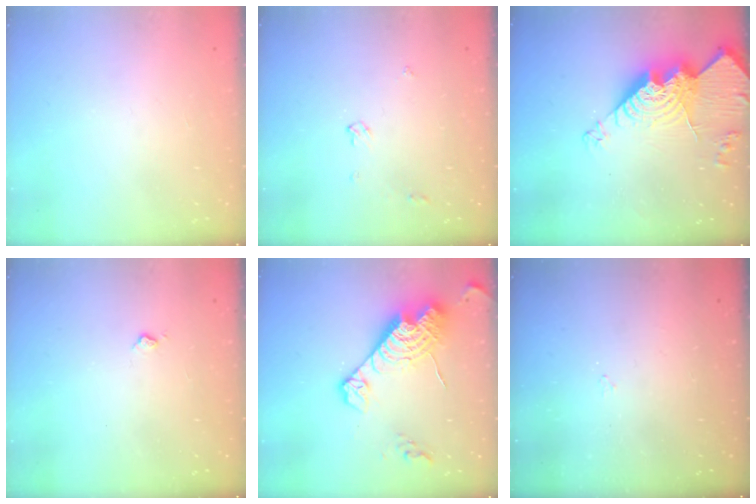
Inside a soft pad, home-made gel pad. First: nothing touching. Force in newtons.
{"total": 3.9, "press": 3.9, "slide": 0.6}
{"total": 20.2, "press": 20.1, "slide": 2.1}
{"total": 3.4, "press": 3.4, "slide": 0.6}
{"total": 16.9, "press": 16.8, "slide": 1.4}
{"total": 2.9, "press": 2.9, "slide": 0.5}